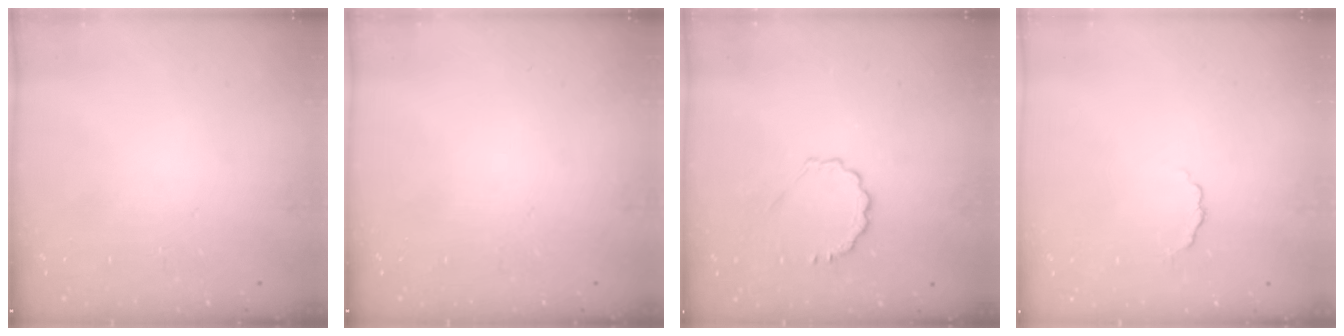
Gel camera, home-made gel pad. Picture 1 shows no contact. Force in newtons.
{"total": 0.0}
{"total": 3.8, "press": 3.6, "slide": 1.1}
{"total": 2.6, "press": 2.5, "slide": 0.8}